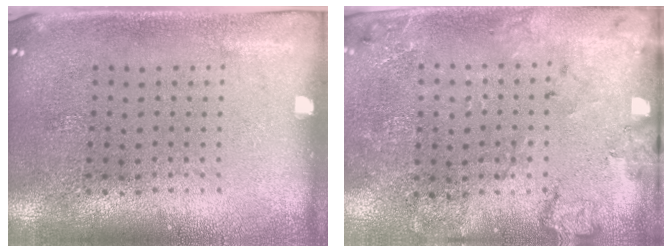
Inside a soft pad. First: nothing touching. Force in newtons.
{"total": 1.8, "press": 1.6, "slide": 0.8}